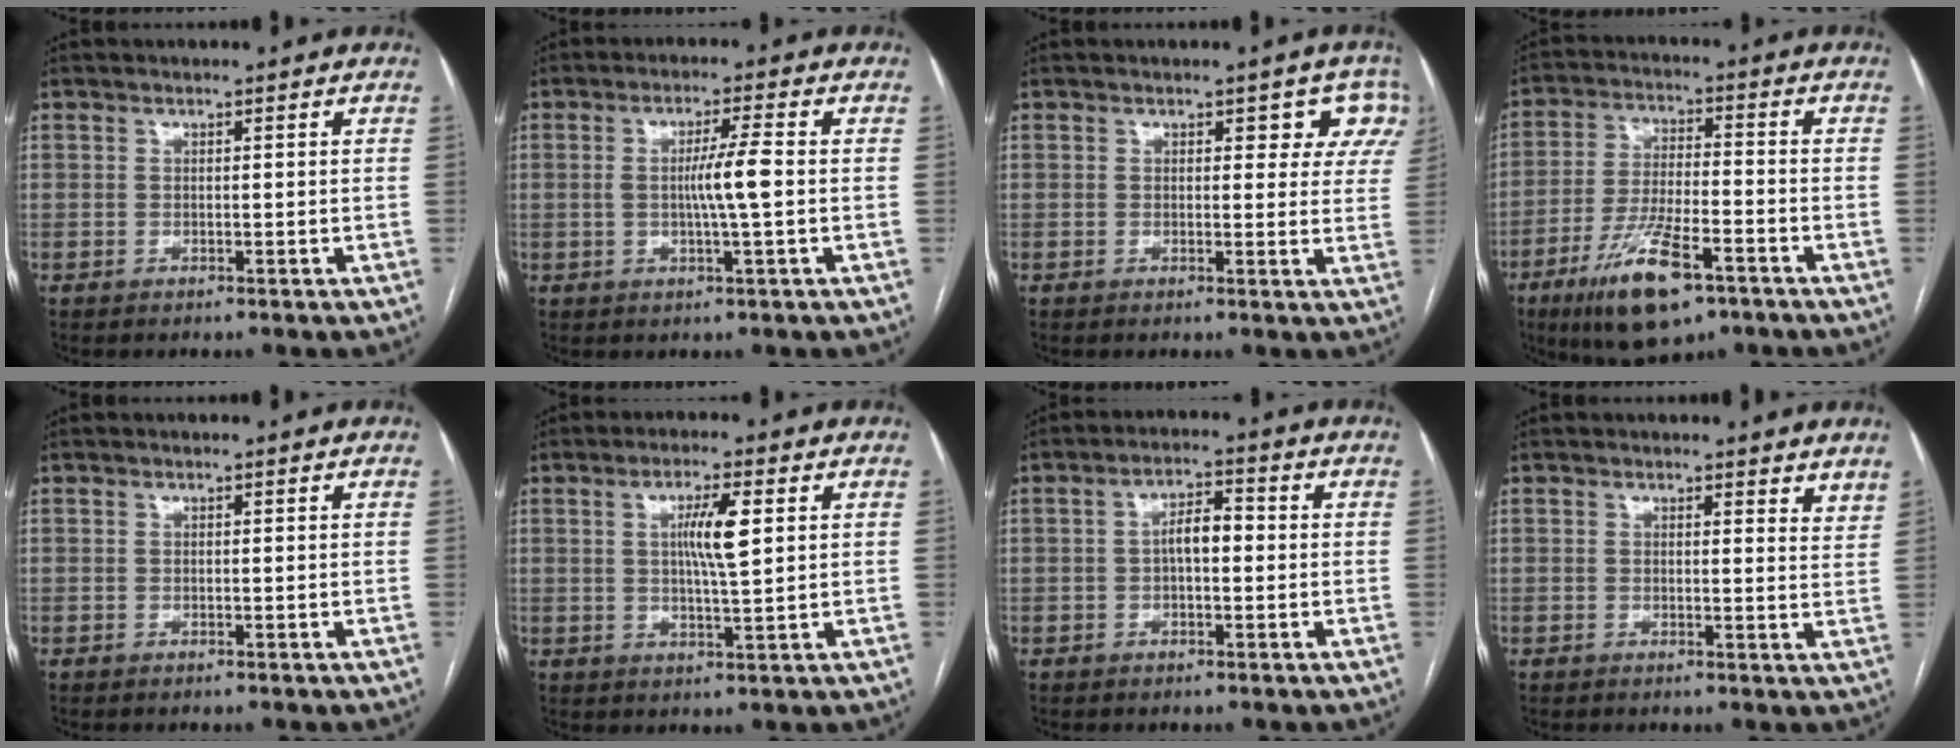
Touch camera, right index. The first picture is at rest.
{"total": 5.2, "force": [-0.2, -0.4, 5.2], "torque": [-0.091, 0.000, -0.005]}
{"total": 5.3, "force": [3.4, 3.2, 2.6], "torque": [0.001, -0.002, 0.019]}
{"total": 13.4, "force": [-7.7, 3.5, 10.4], "torque": [-0.202, -0.018, -0.129]}
{"total": 0.0}
{"total": 6.0, "force": [1.4, 0.4, 5.9], "torque": [-0.106, 0.000, 0.025]}
{"total": 4.3, "force": [-0.1, 1.7, 3.9], "torque": [-0.070, 0.017, -0.004]}
{"total": 4.3, "force": [3.9, 1.1, 1.4], "torque": [-0.007, -0.015, 0.030]}